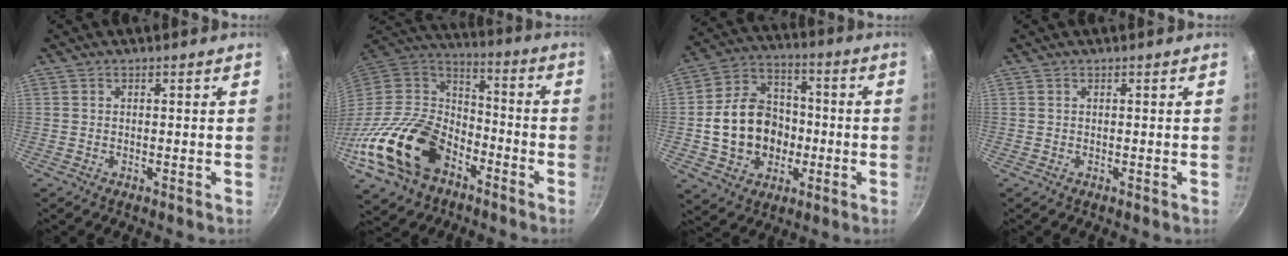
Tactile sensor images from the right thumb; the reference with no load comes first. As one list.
[{"total": 23.4, "force": [-10.8, 15.9, 13.4], "torque": [-0.244, 0.058, -0.200]}, {"total": 16.2, "force": [-2.1, 13.1, 9.3], "torque": [-0.134, 0.042, -0.031]}, {"total": 0.0}]